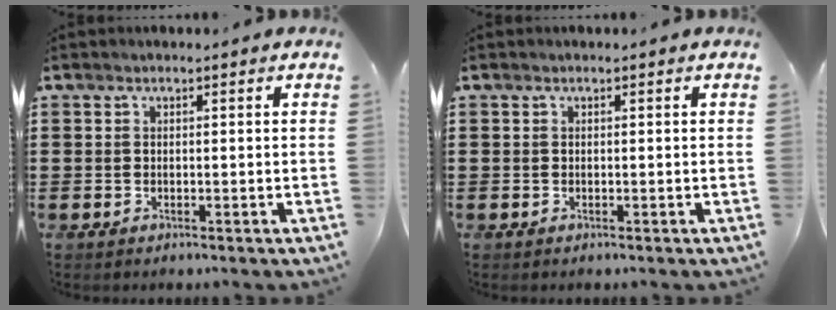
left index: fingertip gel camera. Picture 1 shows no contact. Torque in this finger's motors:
{"motor_torque": [0.00, 0.00, 0.00, 0.00]}